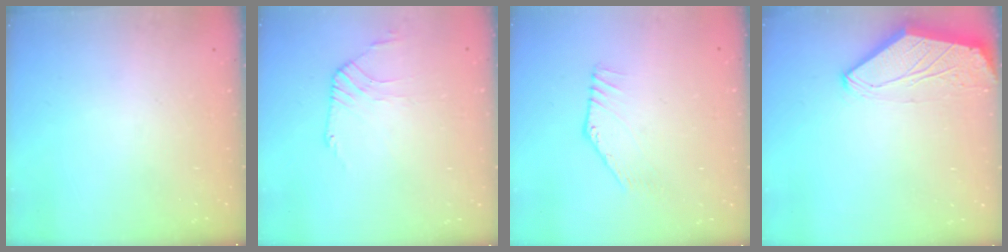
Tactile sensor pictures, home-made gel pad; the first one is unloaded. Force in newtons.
{"total": 3.2, "press": 3.1, "slide": 0.7}
{"total": 3.7, "press": 3.7, "slide": 0.2}
{"total": 0.0}